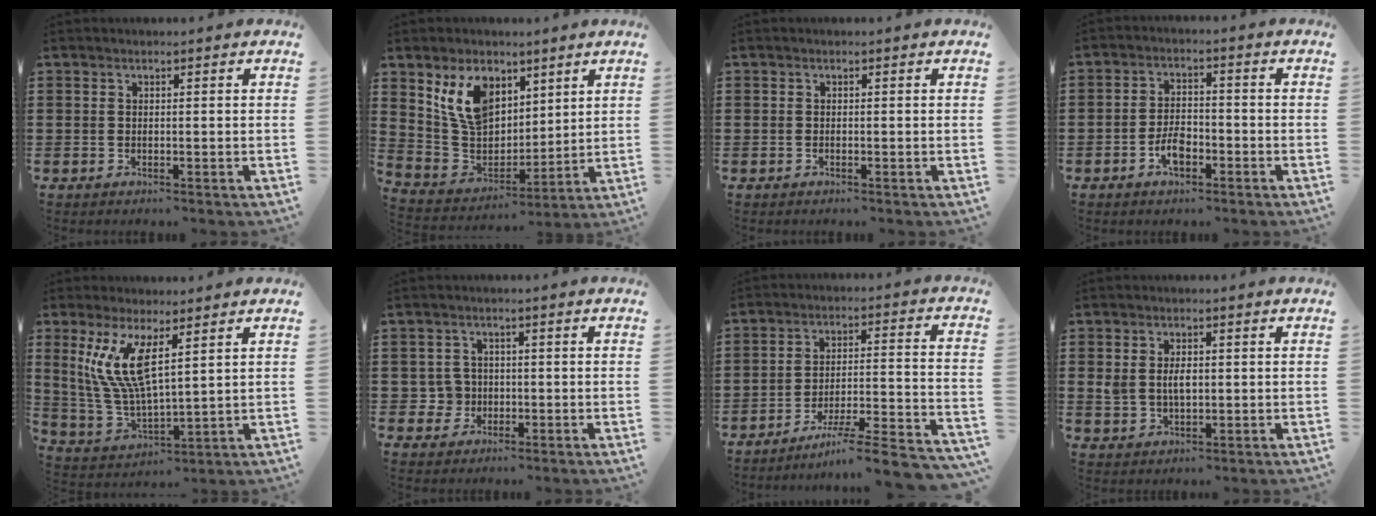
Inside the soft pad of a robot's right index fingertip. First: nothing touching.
{"total": 10.4, "force": [5.6, 7.0, 5.2], "torque": [-0.140, 0.001, 0.110]}
{"total": 0.0}
{"total": 4.3, "force": [-2.1, 2.1, 3.1], "torque": [-0.068, 0.001, -0.042]}
{"total": 9.5, "force": [3.7, 2.6, 8.3], "torque": [-0.198, -0.016, 0.060]}
{"total": 3.3, "force": [-0.8, 3.1, 0.9], "torque": [-0.029, 0.004, -0.018]}
{"total": 7.3, "force": [-6.1, 0.0, 4.0], "torque": [-0.060, -0.008, -0.121]}
{"total": 3.8, "force": [0.3, 2.3, 2.9], "torque": [-0.068, 0.006, 0.003]}